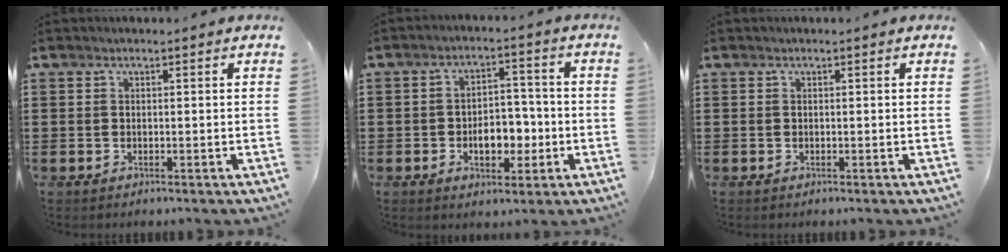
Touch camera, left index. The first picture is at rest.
{"total": 6.5, "force": [-1.7, 3.9, 4.9], "torque": [-0.073, 0.005, -0.034]}
{"total": 0.0}